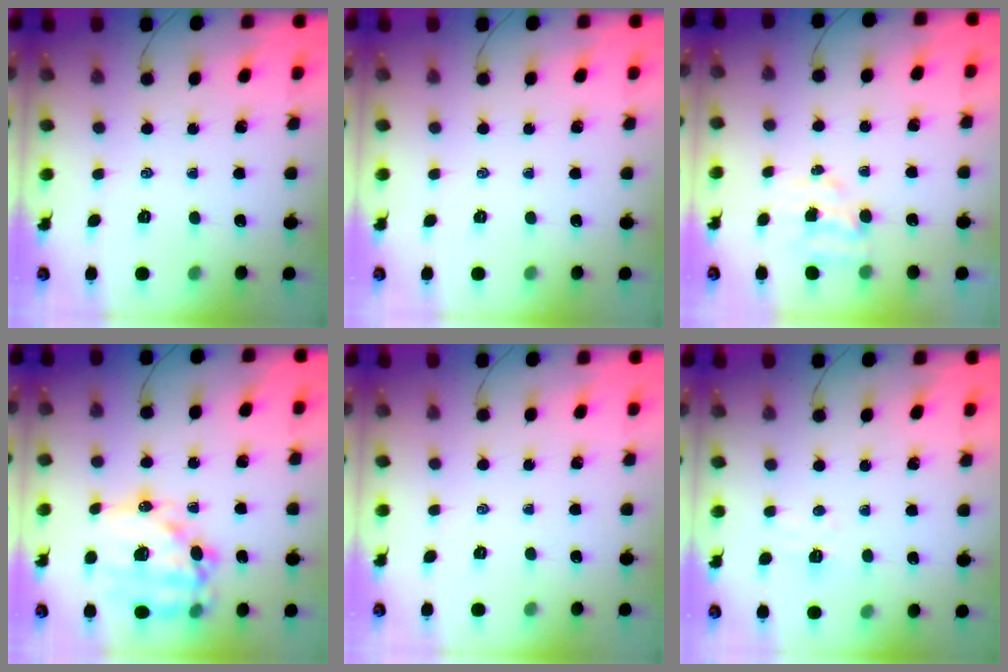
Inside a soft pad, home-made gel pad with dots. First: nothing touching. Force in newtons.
{"total": 0.0}
{"total": 4.1, "press": 4.0, "slide": 1.0}
{"total": 18.3, "press": 18.0, "slide": 3.4}
{"total": 0.0}
{"total": 3.8, "press": 3.6, "slide": 1.1}